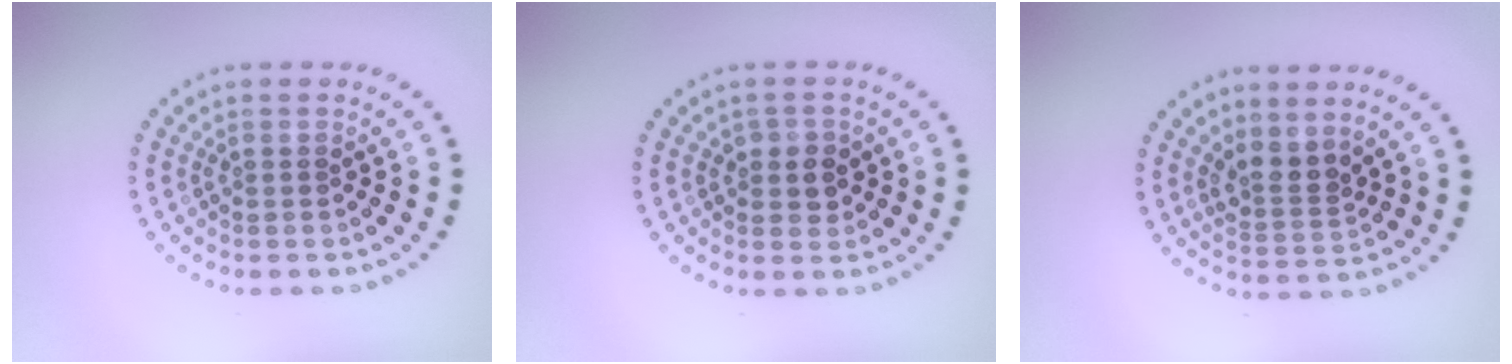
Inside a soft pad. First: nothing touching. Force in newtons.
{"total": 2.0, "press": 1.8, "slide": 0.7}
{"total": 2.6, "press": 1.9, "slide": 1.7}